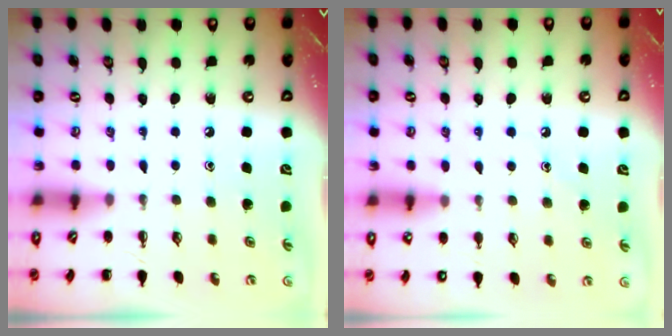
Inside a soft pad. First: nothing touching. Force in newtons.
{"total": 8.6, "press": 8.2, "slide": 2.4}